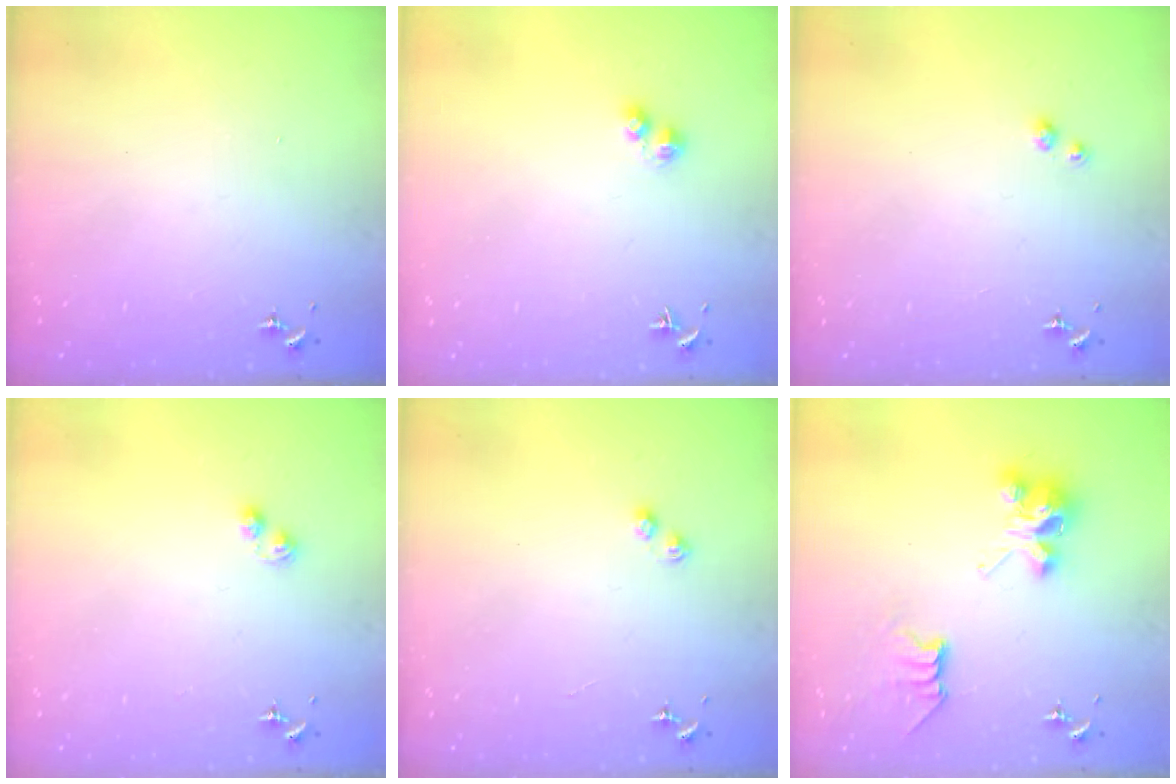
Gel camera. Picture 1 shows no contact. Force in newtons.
{"total": 3.5, "press": 3.4, "slide": 0.5}
{"total": 3.1, "press": 3.0, "slide": 0.6}
{"total": 3.5, "press": 3.4, "slide": 0.4}
{"total": 2.8, "press": 2.8, "slide": 0.3}
{"total": 8.8, "press": 8.7, "slide": 1.0}